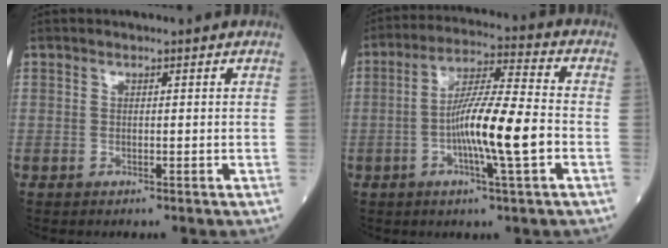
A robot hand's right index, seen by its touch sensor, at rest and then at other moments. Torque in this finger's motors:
{"motor_torque": [1.81, -0.32, 0.57, 0.21]}